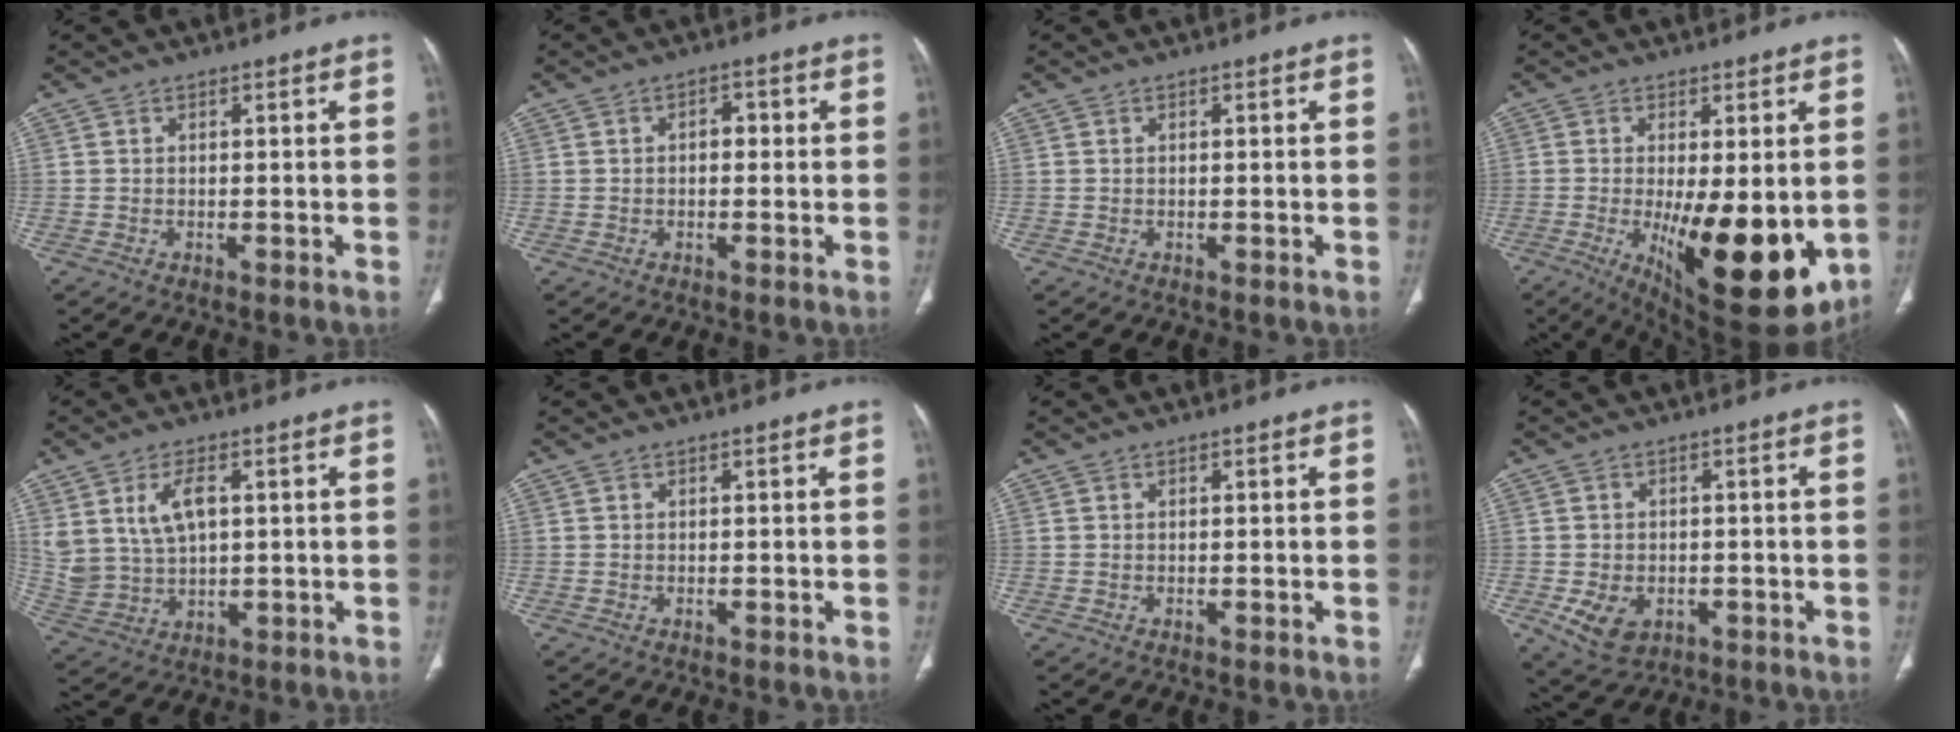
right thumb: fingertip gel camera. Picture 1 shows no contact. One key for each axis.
{"total": 2.6, "fx": 0.2, "fy": 1.6, "fz": 2.0, "tx": -0.022, "ty": 0.010, "tz": -0.001}
{"total": 0.0}
{"total": 18.8, "fx": -3.7, "fy": 6.8, "fz": 17.2, "tx": -0.230, "ty": -0.034, "tz": -0.030}
{"total": 9.2, "fx": 3.1, "fy": 5.3, "fz": 6.9, "tx": -0.135, "ty": -0.007, "tz": 0.074}
{"total": 0.0}
{"total": 0.0}
{"total": 6.7, "fx": -2.0, "fy": 4.9, "fz": 4.2, "tx": -0.068, "ty": 0.002, "tz": -0.022}